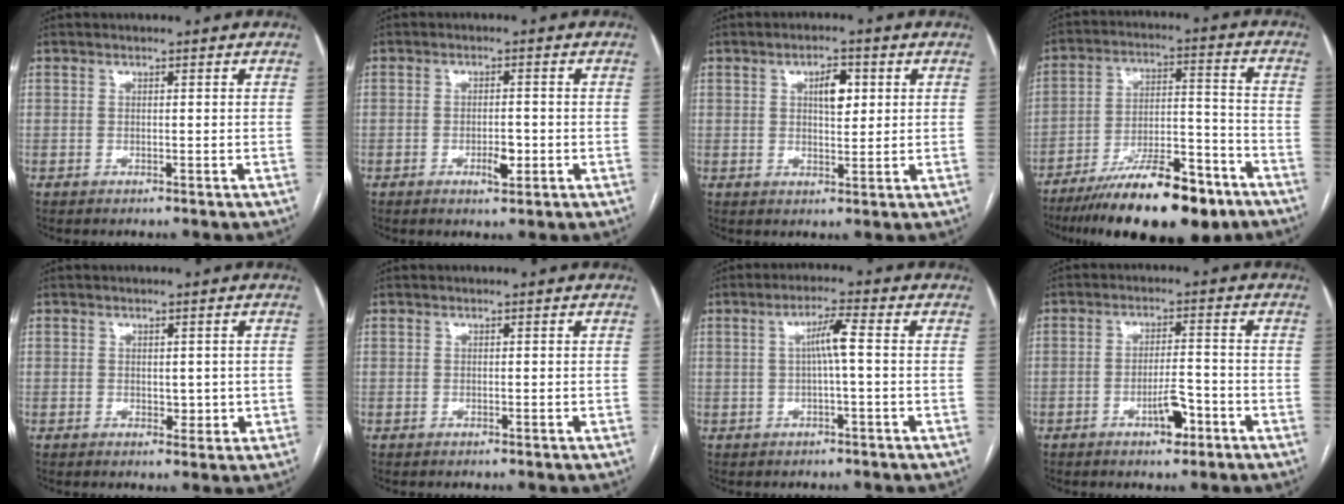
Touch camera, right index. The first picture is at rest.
{"total": 2.8, "force": [-1.0, 1.0, 2.4], "torque": [-0.044, 0.001, -0.011]}
{"total": 4.3, "force": [1.4, 1.7, 3.7], "torque": [-0.059, 0.007, 0.022]}
{"total": 17.8, "force": [-12.7, 4.3, 11.8], "torque": [-0.172, 0.008, -0.208]}
{"total": 2.1, "force": [0.1, 1.6, 1.4], "torque": [-0.018, 0.000, 0.009]}
{"total": 0.0}
{"total": 4.0, "force": [0.2, -0.1, 4.0], "torque": [-0.071, 0.011, 0.005]}
{"total": 4.5, "force": [-2.4, 1.3, 3.6], "torque": [-0.064, 0.003, -0.037]}